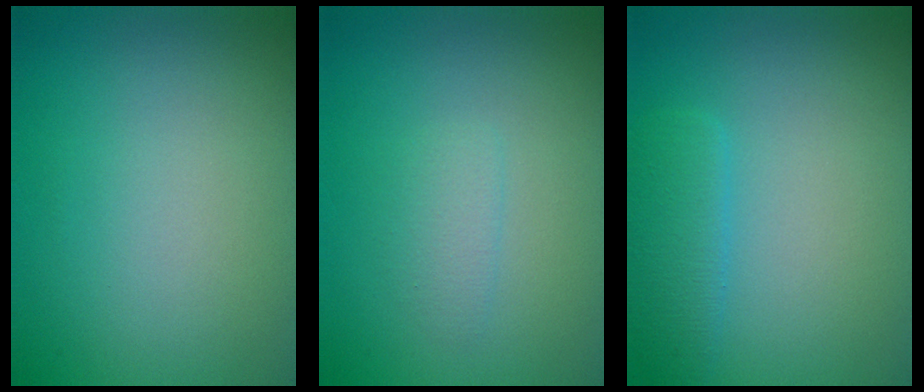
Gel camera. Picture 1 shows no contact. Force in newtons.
{"total": 1.3, "press": 1.3, "slide": 0.1}
{"total": 2.5, "press": 2.5, "slide": 0.1}